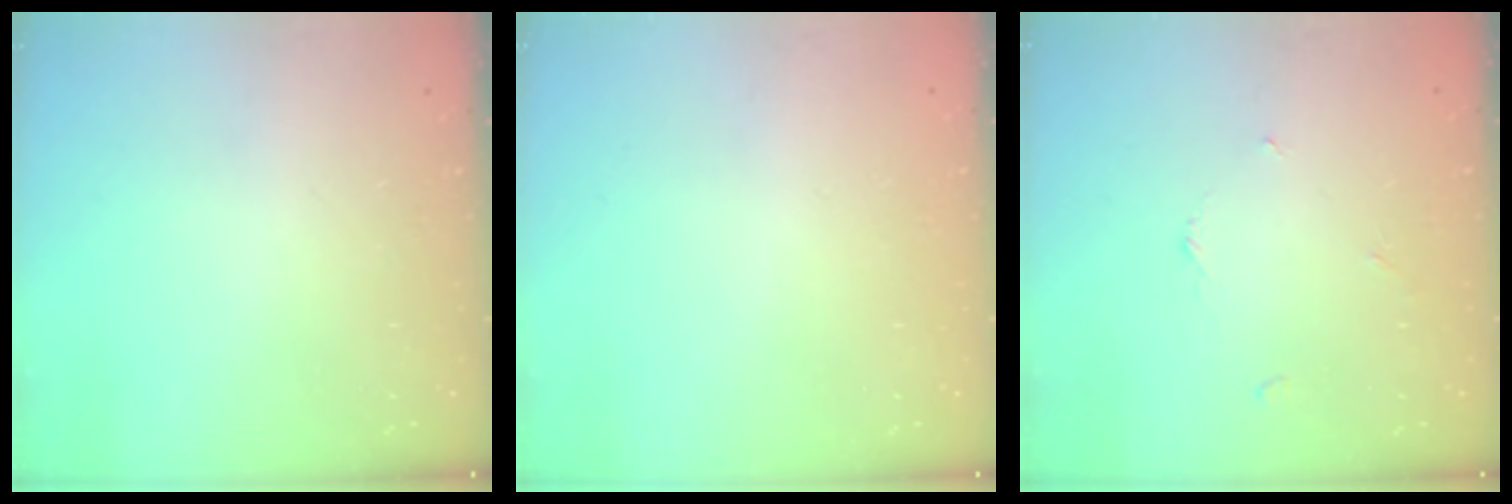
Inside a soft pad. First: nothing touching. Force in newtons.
{"total": 1.9, "press": 1.9, "slide": 0.1}
{"total": 3.0, "press": 2.9, "slide": 0.4}